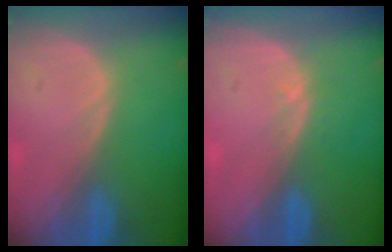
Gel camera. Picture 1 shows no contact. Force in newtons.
{"total": 0.8, "press": 0.6, "slide": 0.6}